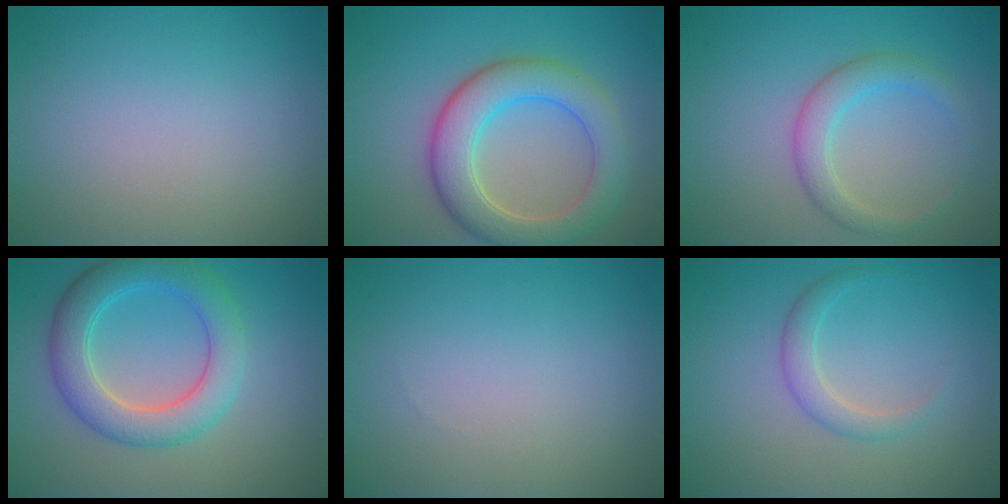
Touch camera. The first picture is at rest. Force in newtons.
{"total": 6.6, "press": 6.6, "slide": 0.4}
{"total": 2.8, "press": 2.8, "slide": 0.2}
{"total": 5.6, "press": 5.6, "slide": 0.2}
{"total": 0.0}
{"total": 2.0, "press": 2.0, "slide": 0.2}